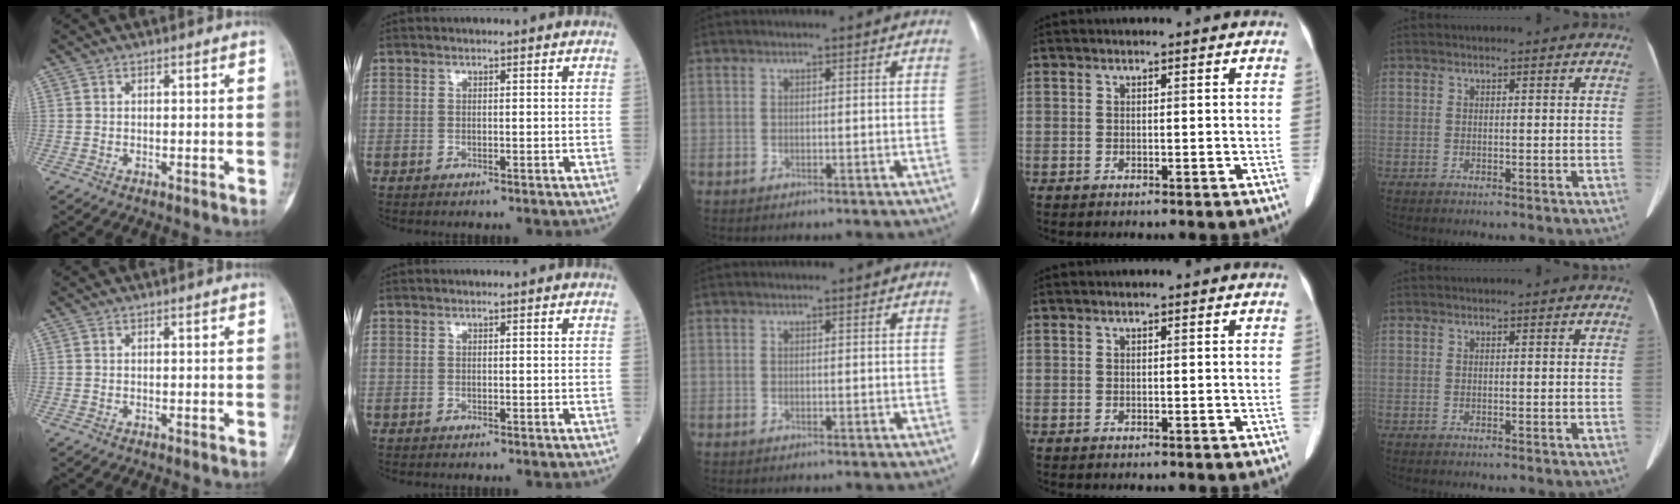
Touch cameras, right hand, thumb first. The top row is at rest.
{}